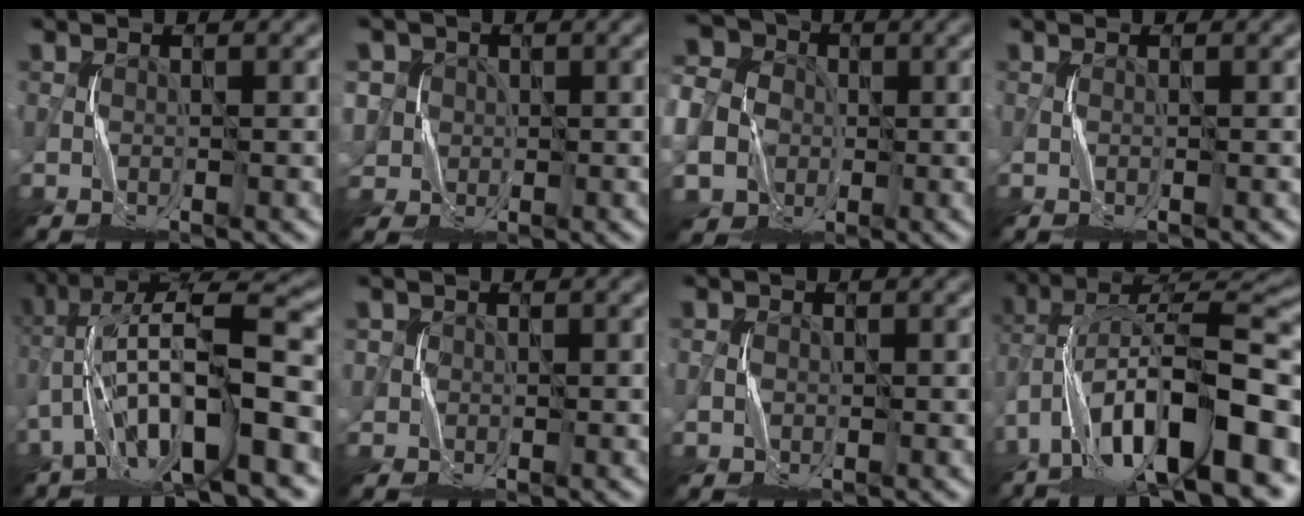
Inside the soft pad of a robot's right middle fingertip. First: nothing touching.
{"total": 5.1, "force": [0.2, 5.0, 0.8], "torque": [-0.015, 0.018, -0.020]}
{"total": 11.8, "force": [-3.1, 10.3, 4.8], "torque": [-0.116, -0.024, -0.082]}
{"total": 0.0}
{"total": 11.7, "force": [-2.0, 3.2, 11.1], "torque": [-0.197, 0.027, -0.032]}
{"total": 1.4, "force": [0.4, 1.3, -0.1], "torque": [0.021, 0.002, -0.004]}
{"total": 1.1, "force": [0.0, 1.0, 0.5], "torque": [-0.005, -0.004, 0.003]}
{"total": 14.4, "force": [-5.3, 4.8, 12.5], "torque": [-0.204, 0.029, -0.081]}